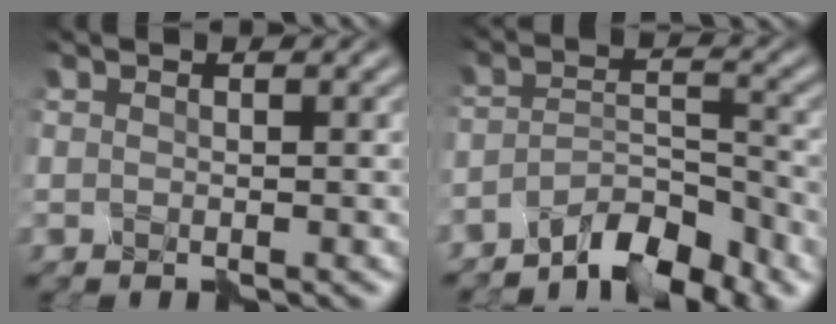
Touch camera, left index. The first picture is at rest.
{"total": 5.7, "force": [-4.5, 1.5, 3.2], "torque": [-0.052, 0.005, -0.080]}